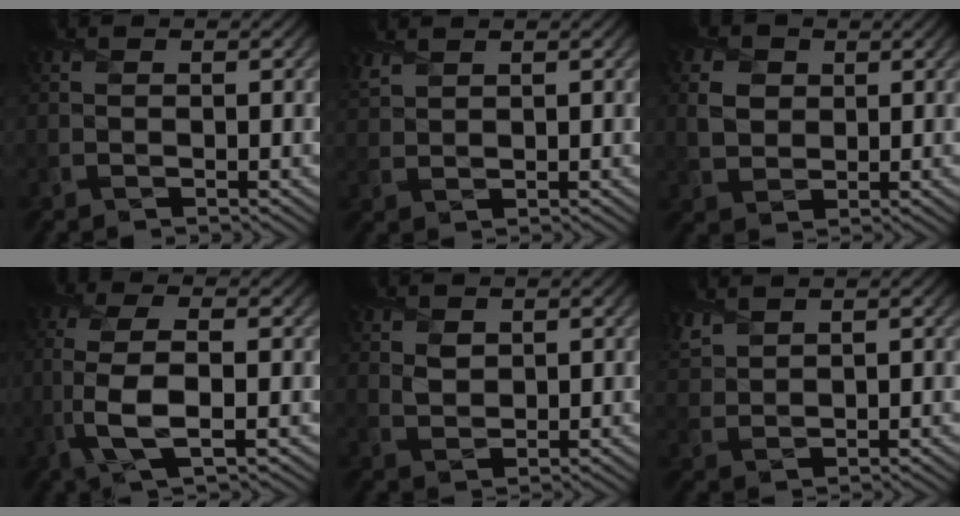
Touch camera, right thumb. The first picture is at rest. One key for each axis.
{"total": 2.2, "fx": 2.0, "fy": 0.5, "fz": 0.7, "tx": -0.025, "ty": 0.006, "tz": 0.051}
{"total": 4.0, "fx": 1.4, "fy": 3.1, "fz": 2.0, "tx": -0.055, "ty": -0.001, "tz": 0.026}
{"total": 6.9, "fx": -1.3, "fy": 2.5, "fz": 6.3, "tx": -0.152, "ty": 0.002, "tz": -0.027}
{"total": 2.4, "fx": 1.5, "fy": 1.5, "fz": 1.2, "tx": -0.031, "ty": -0.005, "tz": 0.033}
{"total": 3.9, "fx": 3.3, "fy": 1.2, "fz": 1.6, "tx": -0.052, "ty": 0.010, "tz": 0.076}